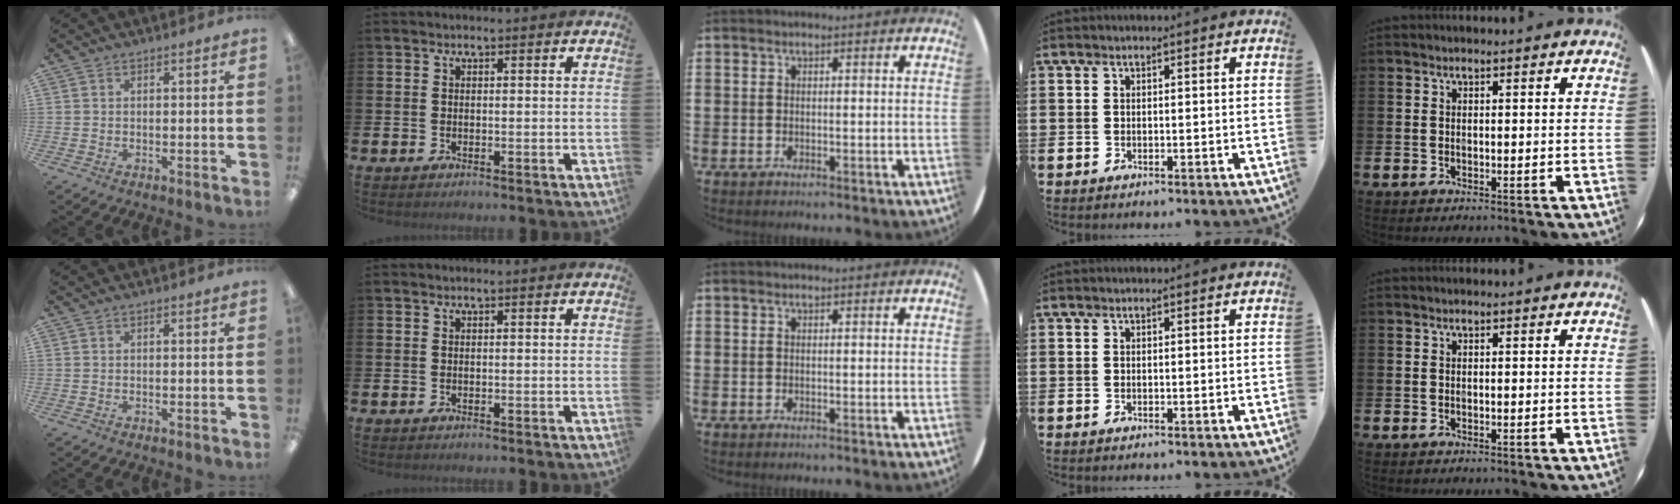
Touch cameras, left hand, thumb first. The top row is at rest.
{}